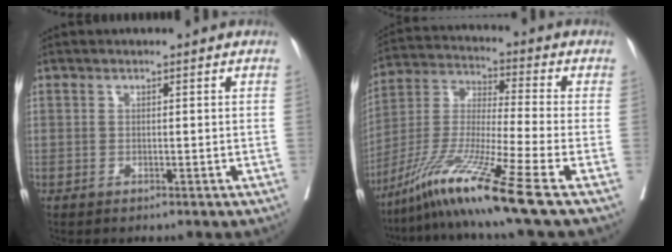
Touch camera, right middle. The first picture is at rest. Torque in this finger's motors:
{"motor_torque": [1.13, -1.01, 0.73, 0.21]}